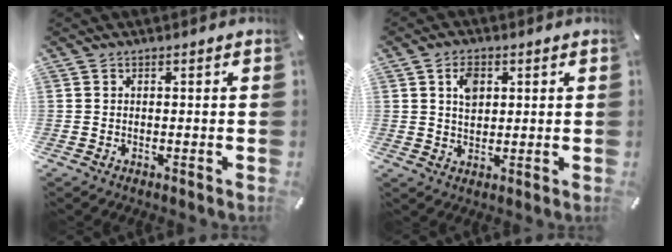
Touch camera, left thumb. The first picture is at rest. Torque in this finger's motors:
{"motor_torque": [0.19, -0.05, 0.04, 0.04, 0.02]}